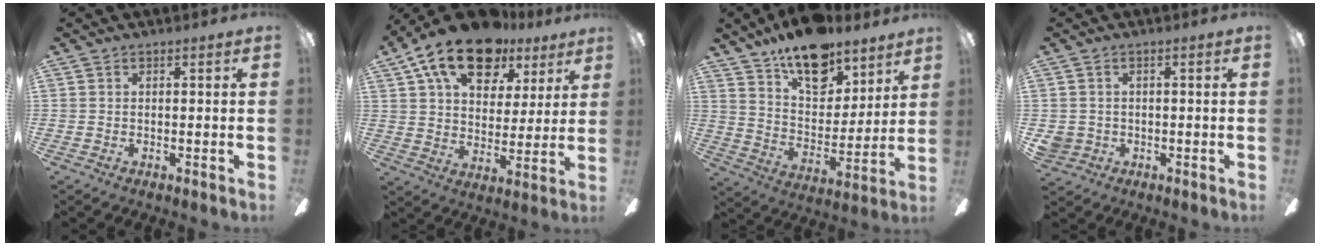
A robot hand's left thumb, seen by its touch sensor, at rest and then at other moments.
{"total": 17.5, "force": [11.2, 9.6, 9.4], "torque": [-0.155, -0.054, 0.198]}
{"total": 17.7, "force": [13.1, 8.4, 8.3], "torque": [-0.130, -0.081, 0.232]}
{"total": 2.9, "force": [-0.3, 2.8, 0.8], "torque": [-0.024, 0.003, -0.005]}